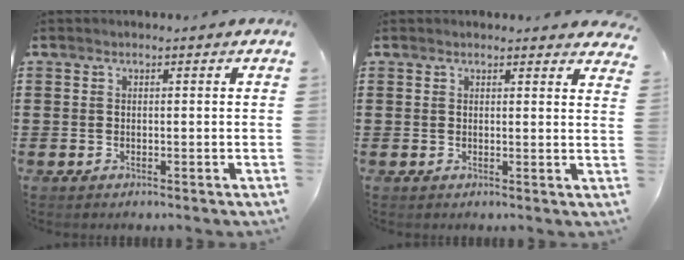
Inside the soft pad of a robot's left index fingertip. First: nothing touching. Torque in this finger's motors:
{"motor_torque": [1.18, -0.96, 0.18, 0.04]}